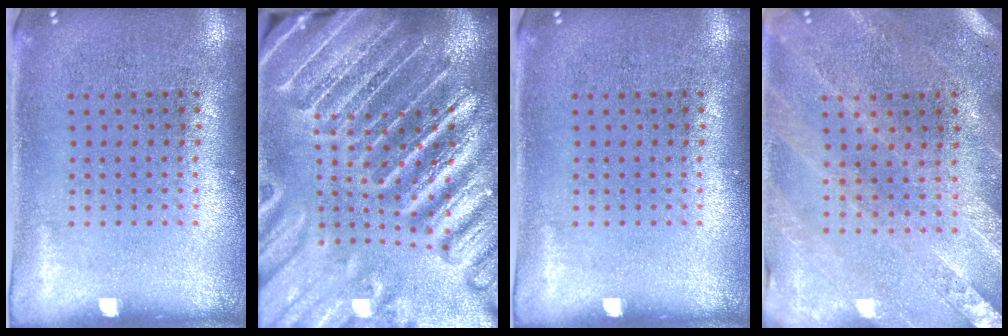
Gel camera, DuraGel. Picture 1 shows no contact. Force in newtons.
{"total": 5.7, "press": 4.9, "slide": 2.9}
{"total": 0.0}
{"total": 0.6, "press": 0.6, "slide": 0.2}